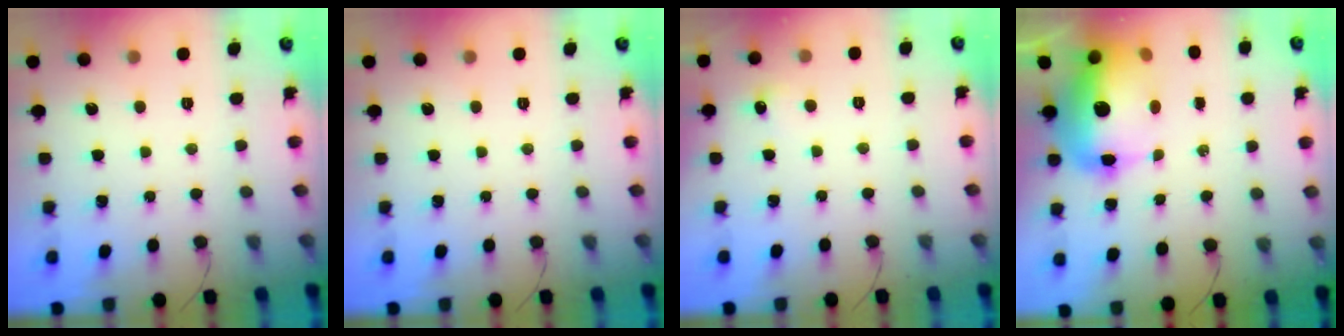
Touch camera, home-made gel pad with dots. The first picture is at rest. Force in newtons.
{"total": 0.0}
{"total": 3.8, "press": 3.6, "slide": 1.1}
{"total": 16.7, "press": 16.2, "slide": 4.1}